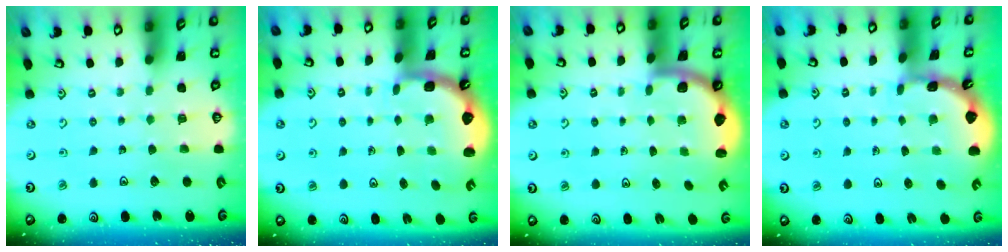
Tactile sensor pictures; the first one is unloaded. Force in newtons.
{"total": 2.5, "press": 1.7, "slide": 1.8}
{"total": 1.8, "press": 1.8, "slide": 0.1}
{"total": 1.7, "press": 1.7, "slide": 0.1}